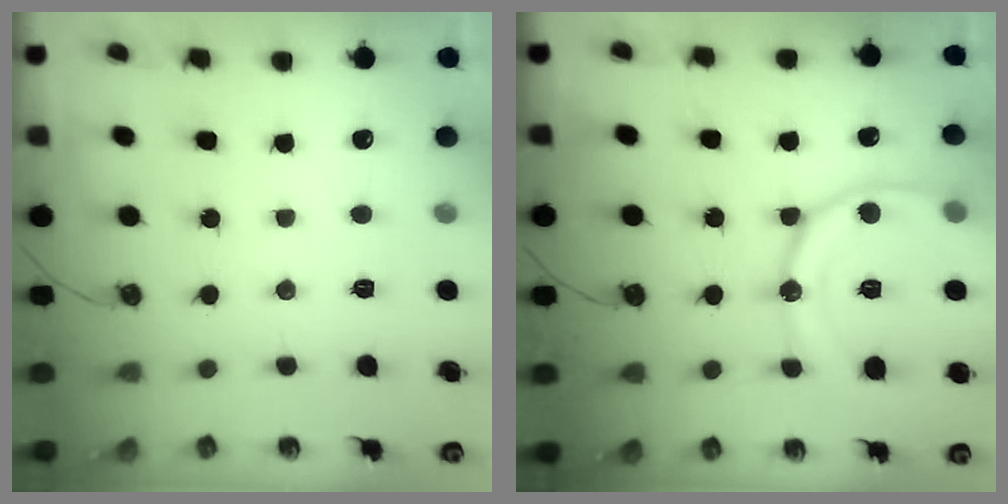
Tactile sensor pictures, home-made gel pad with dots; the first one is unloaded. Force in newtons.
{"total": 17.3, "press": 17.2, "slide": 1.9}